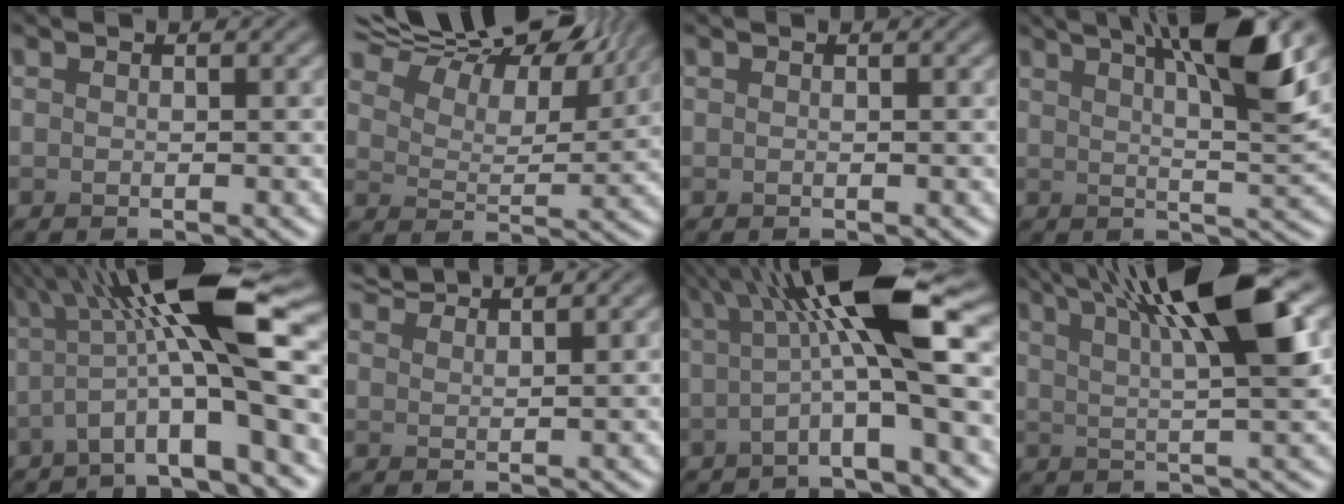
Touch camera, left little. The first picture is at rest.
{"total": 13.1, "force": [11.0, 4.0, 5.9], "torque": [-0.127, 0.019, 0.158]}
{"total": 0.8, "force": [-0.4, -0.3, -0.6], "torque": [0.008, -0.003, 0.001]}
{"total": 8.4, "force": [4.2, 1.5, 7.2], "torque": [-0.090, 0.013, 0.072]}
{"total": 11.1, "force": [0.0, 2.0, 10.9], "torque": [-0.166, 0.014, 0.005]}
{"total": 2.5, "force": [2.4, -0.2, 0.0], "torque": [0.008, 0.003, 0.058]}
{"total": 9.5, "force": [0.8, 1.4, 9.3], "torque": [-0.134, 0.005, 0.018]}
{"total": 9.5, "force": [4.3, 1.6, 8.3], "torque": [-0.120, 0.009, 0.083]}